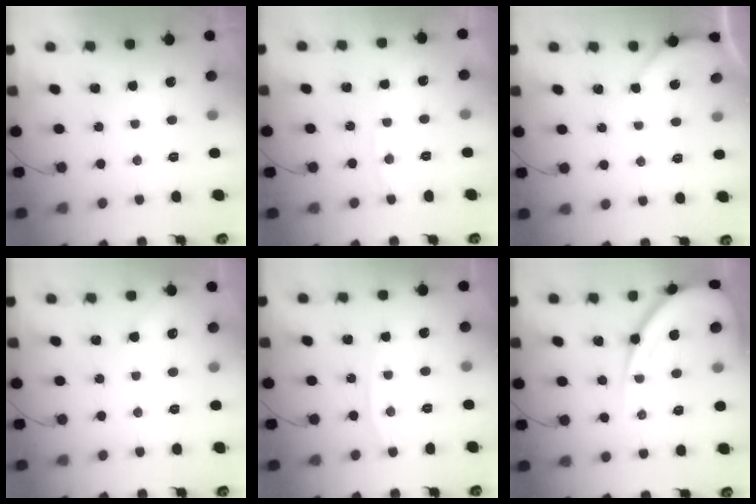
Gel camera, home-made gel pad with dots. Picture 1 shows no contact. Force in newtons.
{"total": 4.6, "press": 4.6, "slide": 0.4}
{"total": 2.3, "press": 2.3, "slide": 0.4}
{"total": 2.7, "press": 2.7, "slide": 0.4}
{"total": 5.2, "press": 5.1, "slide": 0.8}
{"total": 13.8, "press": 13.7, "slide": 1.2}